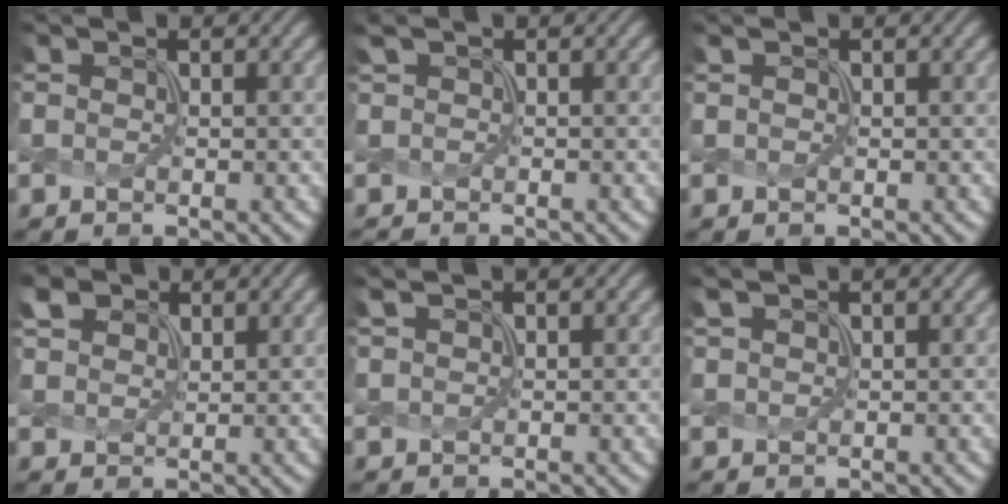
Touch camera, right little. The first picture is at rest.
{"total": 1.0, "force": [0.0, 0.4, 0.9], "torque": [-0.025, -0.003, 0.004]}
{"total": 0.7, "force": [0.5, 0.3, 0.5], "torque": [-0.005, -0.005, 0.003]}
{"total": 3.0, "force": [2.1, 1.7, 1.1], "torque": [-0.037, 0.010, 0.046]}
{"total": 2.9, "force": [2.0, 1.0, 1.7], "torque": [-0.011, 0.011, 0.014]}
{"total": 2.8, "force": [2.1, 0.9, 1.7], "torque": [-0.019, 0.011, 0.021]}